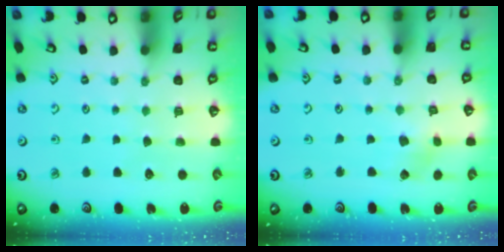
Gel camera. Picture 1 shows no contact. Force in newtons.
{"total": 4.9, "press": 4.9, "slide": 0.4}